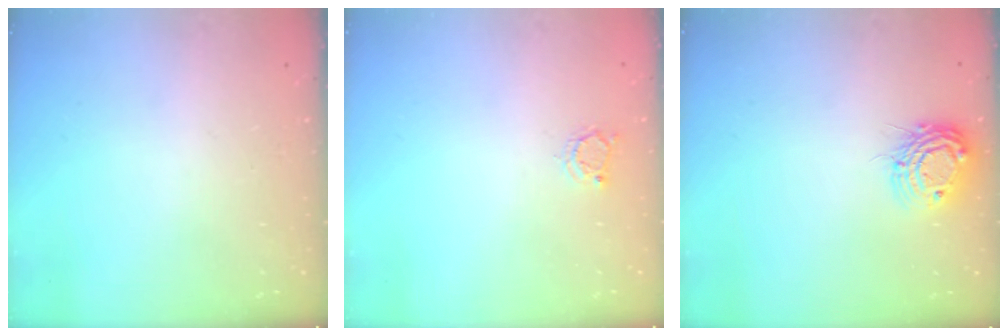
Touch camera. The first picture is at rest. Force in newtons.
{"total": 2.8, "press": 2.8, "slide": 0.3}
{"total": 10.5, "press": 10.4, "slide": 0.9}